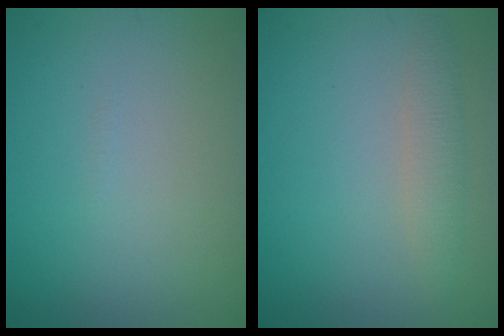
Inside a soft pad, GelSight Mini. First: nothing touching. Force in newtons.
{"total": 1.9, "press": 1.9, "slide": 0.0}